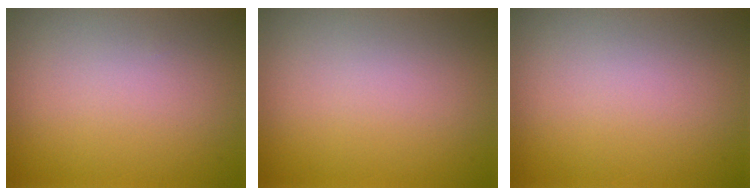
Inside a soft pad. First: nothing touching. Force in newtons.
{"total": 0.0}
{"total": 0.0}